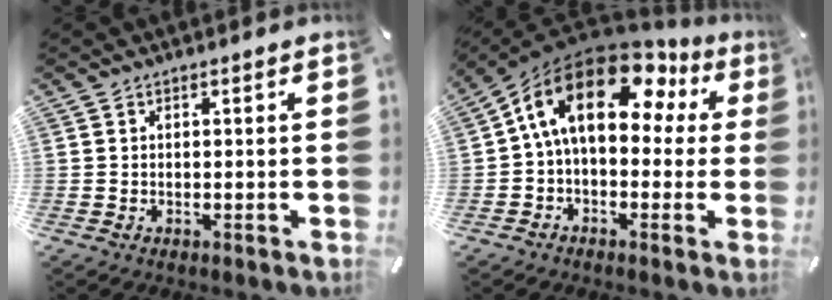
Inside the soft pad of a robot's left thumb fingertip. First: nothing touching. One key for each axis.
{"total": 18.1, "fx": 6.2, "fy": 10.3, "fz": 13.5, "tx": -0.238, "ty": -0.021, "tz": 0.102}